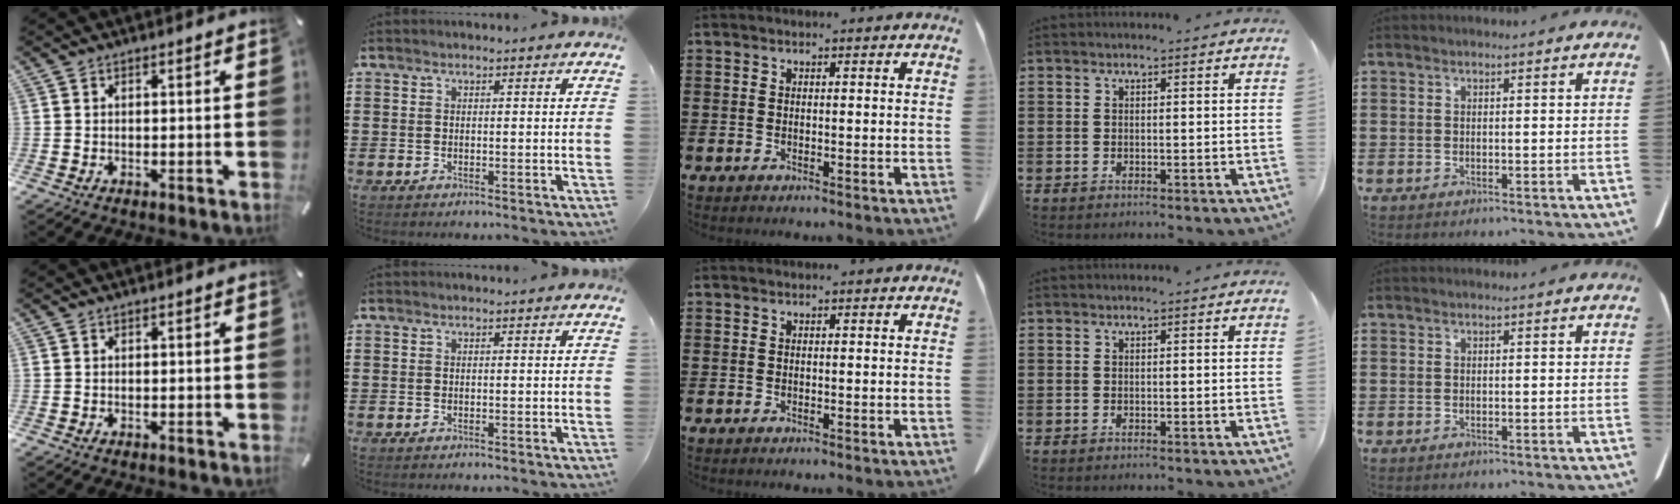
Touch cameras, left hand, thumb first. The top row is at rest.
{}